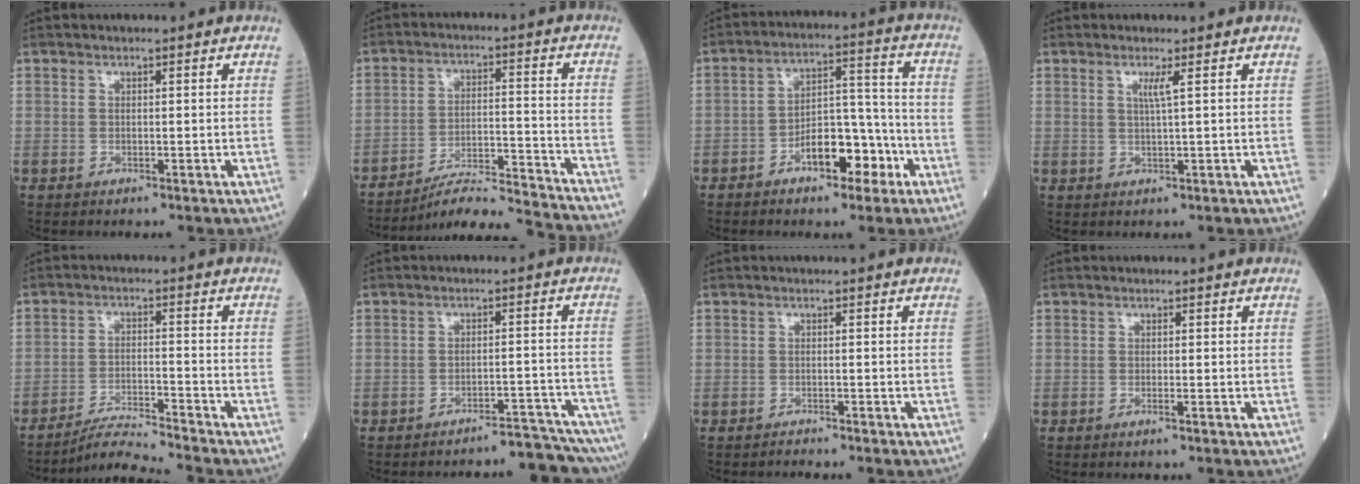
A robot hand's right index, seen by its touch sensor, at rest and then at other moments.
{"total": 14.7, "force": [-14.3, -1.6, 3.2], "torque": [-0.042, 0.002, -0.219]}
{"total": 9.1, "force": [-4.6, 4.0, 6.8], "torque": [-0.111, 0.029, -0.074]}
{"total": 1.9, "force": [0.7, -0.6, 1.7], "torque": [-0.036, -0.004, 0.015]}
{"total": 6.0, "force": [-5.7, -2.0, 0.7], "torque": [-0.018, -0.015, -0.104]}
{"total": 7.0, "force": [-6.8, -0.7, 1.2], "torque": [0.008, 0.018, -0.091]}
{"total": 1.1, "force": [-1.0, -0.2, -0.2], "torque": [0.001, -0.004, -0.016]}
{"total": 0.5, "force": [-0.4, -0.1, 0.3], "torque": [-0.007, 0.001, -0.008]}